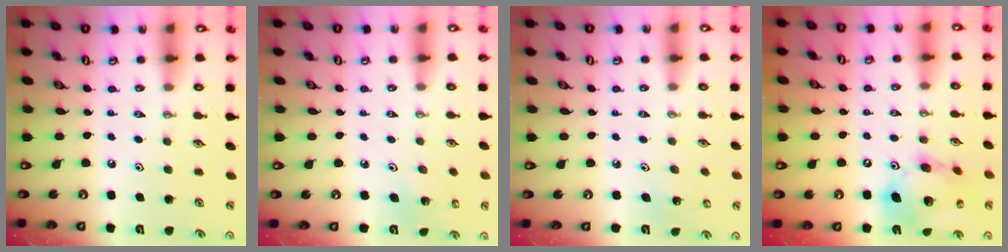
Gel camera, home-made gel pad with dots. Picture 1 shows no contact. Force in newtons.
{"total": 3.7, "press": 3.7, "slide": 0.1}
{"total": 3.2, "press": 3.2, "slide": 0.1}
{"total": 16.0, "press": 15.7, "slide": 3.1}